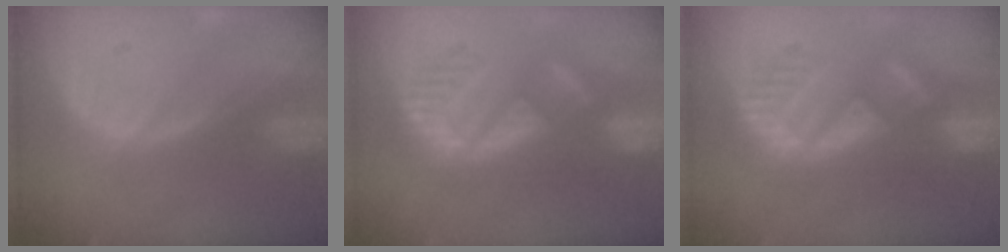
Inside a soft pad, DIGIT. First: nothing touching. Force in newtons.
{"total": 8.3, "press": 7.8, "slide": 2.8}
{"total": 8.5, "press": 8.3, "slide": 1.8}